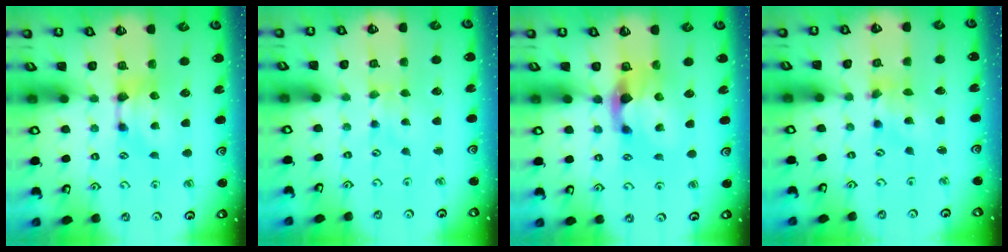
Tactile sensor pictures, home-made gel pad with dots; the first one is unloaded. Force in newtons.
{"total": 0.6, "press": 0.4, "slide": 0.4}
{"total": 3.0, "press": 2.7, "slide": 1.4}
{"total": 1.9, "press": 1.4, "slide": 1.3}